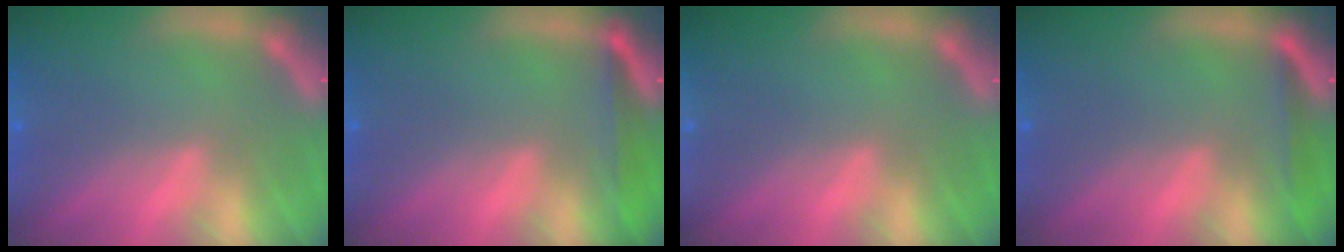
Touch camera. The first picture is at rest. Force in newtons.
{"total": 3.0}
{"total": 1.9}
{"total": 1.9}